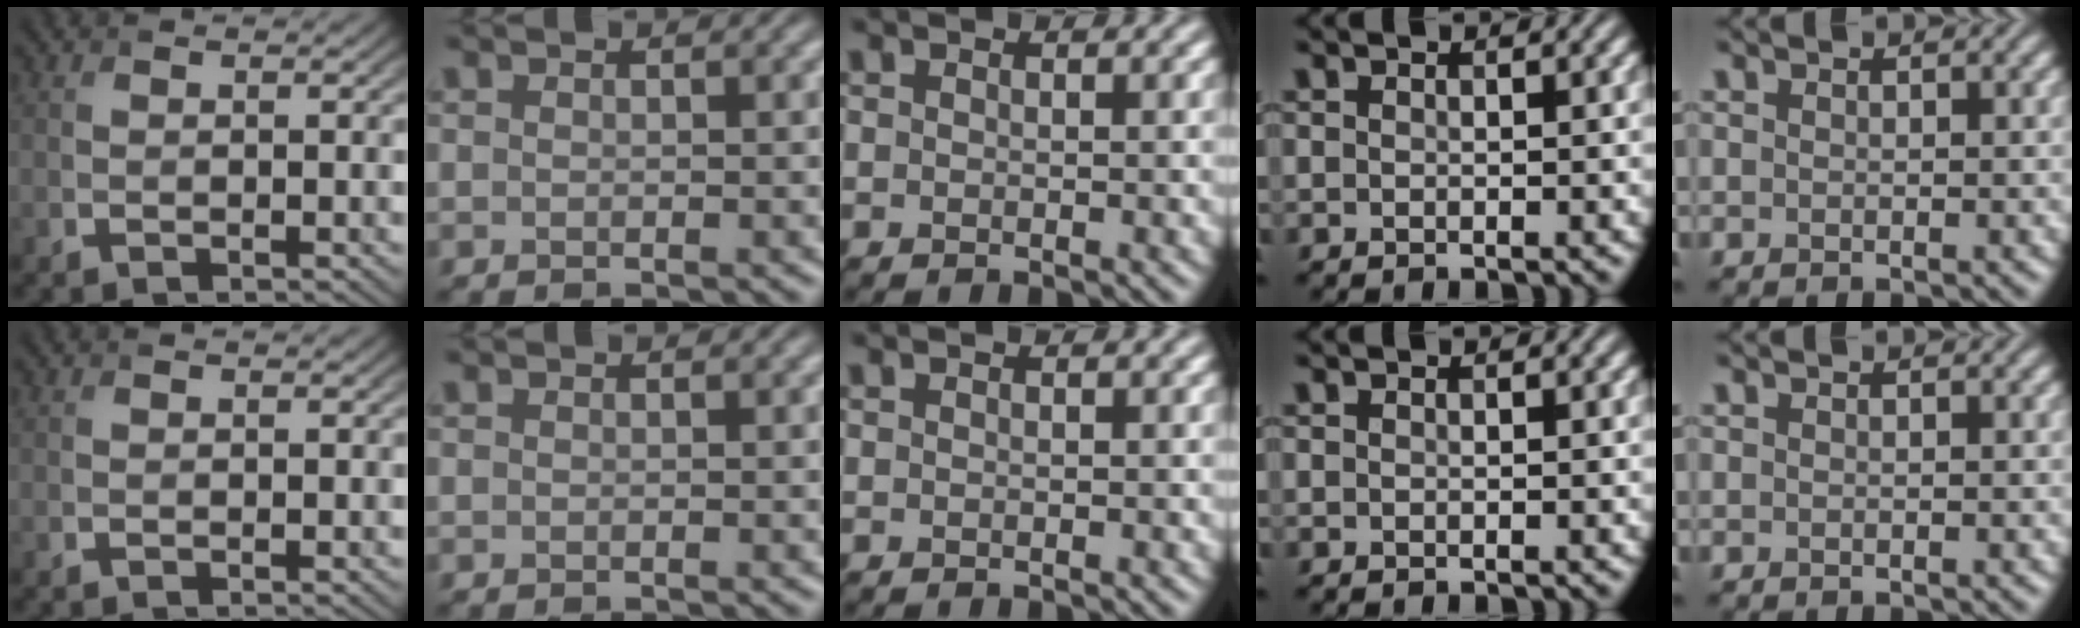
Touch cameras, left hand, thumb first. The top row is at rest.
{}